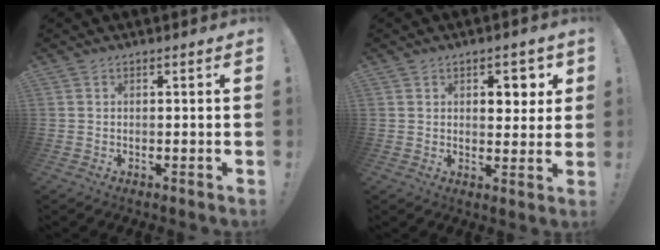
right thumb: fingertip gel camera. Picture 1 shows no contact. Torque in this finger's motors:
{"motor_torque": [0.65, 0.69, 0.00, 0.02, 0.00]}